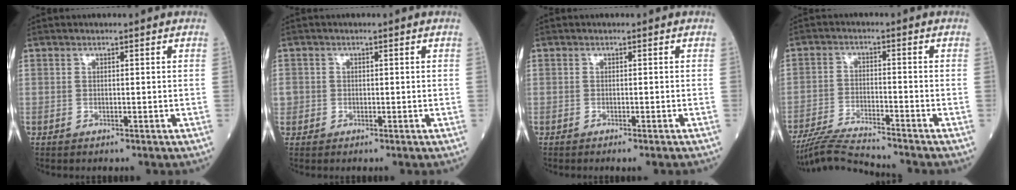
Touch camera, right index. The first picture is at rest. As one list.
[{"total": 1.8, "force": [-0.2, 1.8, 0.4], "torque": [-0.004, 0.005, -0.005]}, {"total": 2.0, "force": [-1.6, -0.2, 1.1], "torque": [-0.010, -0.003, -0.022]}, {"total": 8.4, "force": [-8.0, -1.3, 2.3], "torque": [-0.040, -0.021, -0.145]}]